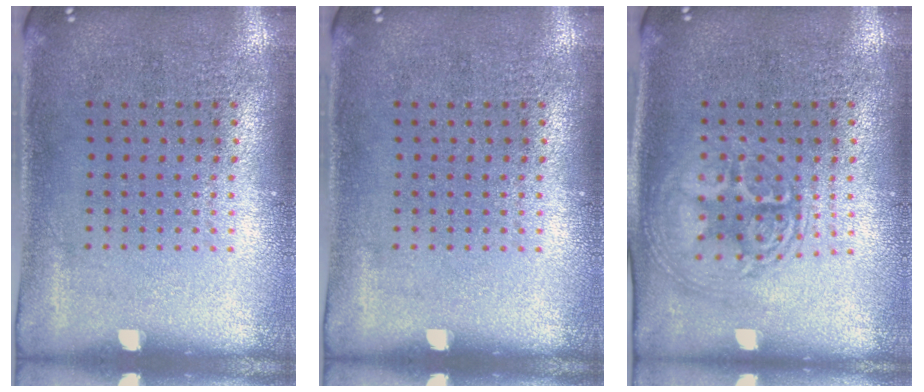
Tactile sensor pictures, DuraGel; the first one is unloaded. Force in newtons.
{"total": 0.0}
{"total": 2.8, "press": 2.8, "slide": 0.4}